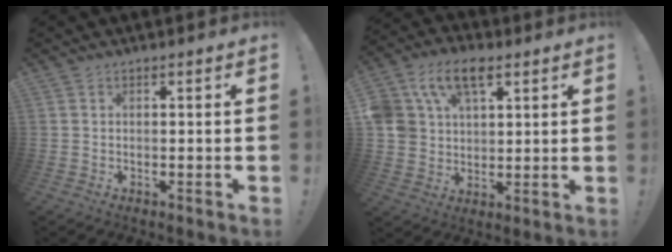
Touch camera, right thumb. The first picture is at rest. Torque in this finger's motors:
{"motor_torque": [1.41, 2.12, 0.90, -0.08, 0.07]}